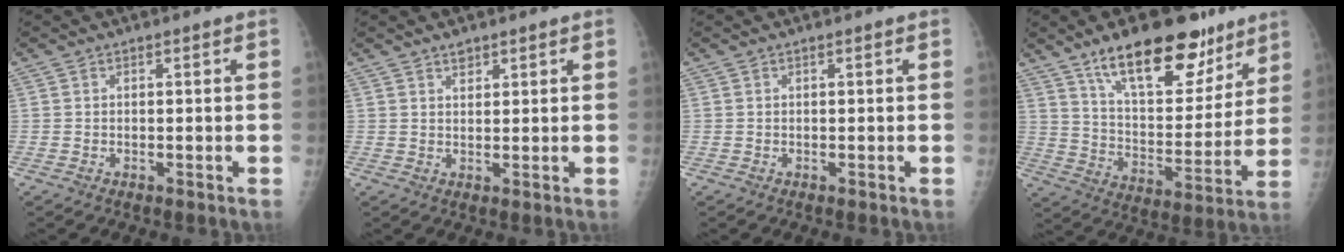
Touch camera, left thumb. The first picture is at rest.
{"total": 2.1, "force": [1.6, 1.1, 0.8], "torque": [-0.002, -0.010, 0.025]}
{"total": 0.0}
{"total": 21.5, "force": [14.2, 9.2, 13.3], "torque": [-0.154, -0.065, 0.233]}